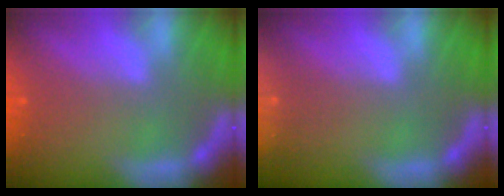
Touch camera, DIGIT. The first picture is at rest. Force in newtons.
{"total": 10.0}